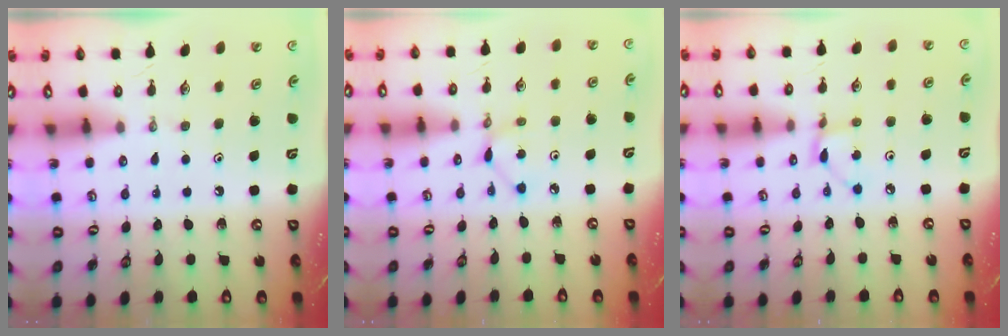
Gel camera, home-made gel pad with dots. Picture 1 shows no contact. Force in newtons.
{"total": 2.8, "press": 2.8, "slide": 0.1}
{"total": 2.4, "press": 2.4, "slide": 0.1}